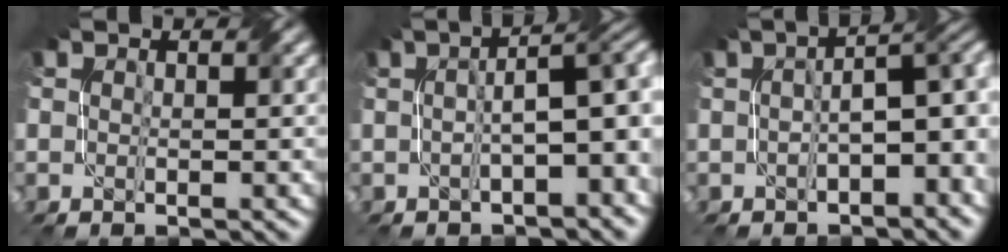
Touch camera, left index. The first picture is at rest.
{"total": 6.4, "force": [0.0, 2.1, 6.0], "torque": [-0.079, 0.016, 0.005]}
{"total": 6.0, "force": [-0.5, 2.5, 5.5], "torque": [-0.071, 0.012, -0.002]}